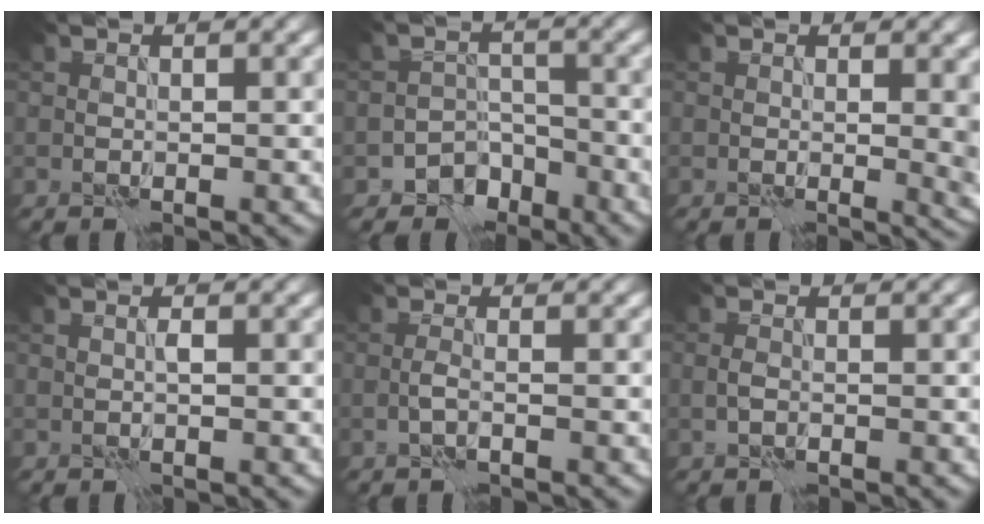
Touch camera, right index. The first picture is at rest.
{"total": 3.8, "force": [-2.9, 2.4, 0.6], "torque": [0.005, 0.004, -0.047]}
{"total": 4.1, "force": [-0.1, 1.6, 3.8], "torque": [-0.036, -0.009, 0.003]}
{"total": 0.5, "force": [0.1, -0.5, 0.0], "torque": [-0.002, 0.001, 0.006]}
{"total": 1.0, "force": [-0.6, -0.2, 0.8], "torque": [-0.020, 0.004, -0.014]}
{"total": 1.0, "force": [-0.6, 0.3, 0.7], "torque": [-0.017, 0.002, -0.014]}